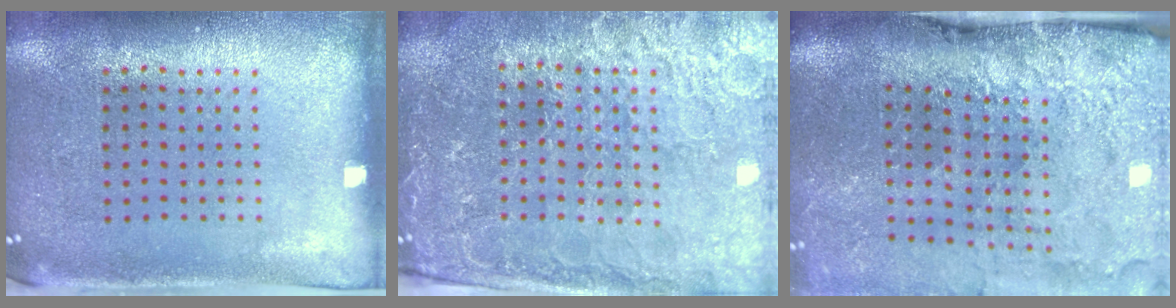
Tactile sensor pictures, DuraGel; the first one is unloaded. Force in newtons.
{"total": 4.0, "press": 3.8, "slide": 0.9}
{"total": 5.1, "press": 3.8, "slide": 3.3}